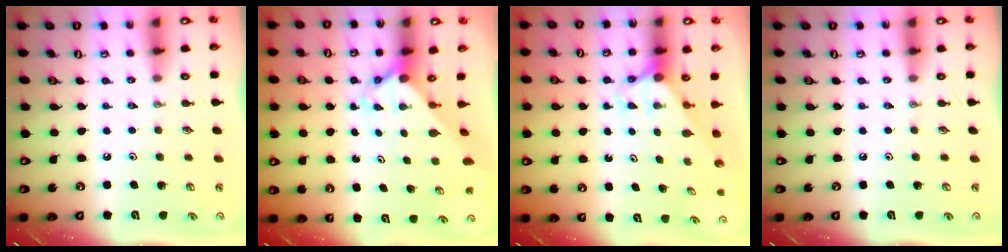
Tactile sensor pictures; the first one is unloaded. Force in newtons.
{"total": 2.8, "press": 2.8, "slide": 0.3}
{"total": 2.9, "press": 2.9, "slide": 0.0}
{"total": 0.0}